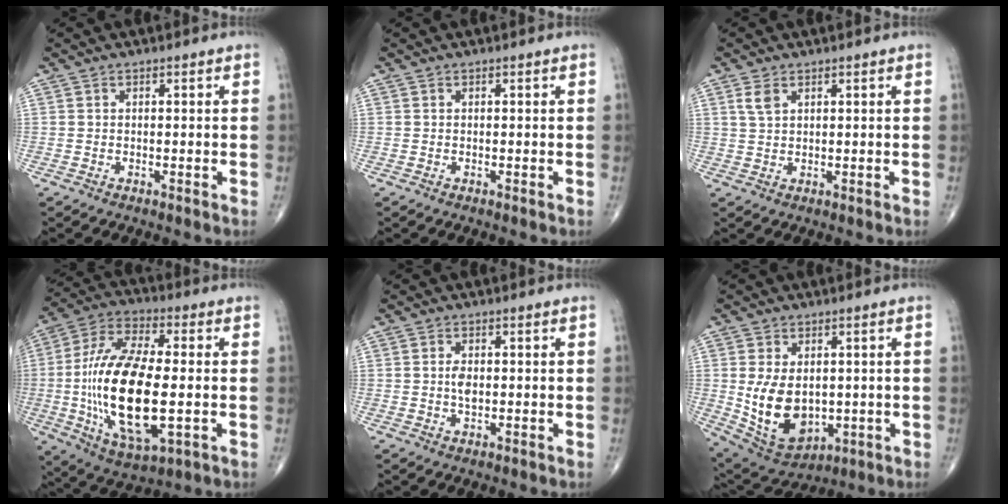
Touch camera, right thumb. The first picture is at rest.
{"total": 0.0}
{"total": 2.7, "force": [1.4, 1.5, 1.7], "torque": [-0.034, 0.001, 0.033]}
{"total": 23.1, "force": [-2.4, 9.5, 20.9], "torque": [-0.417, 0.003, -0.034]}
{"total": 2.7, "force": [0.1, 1.5, 2.2], "torque": [-0.040, -0.001, 0.000]}
{"total": 12.9, "force": [-0.4, 8.7, 9.5], "torque": [-0.146, -0.008, 0.024]}